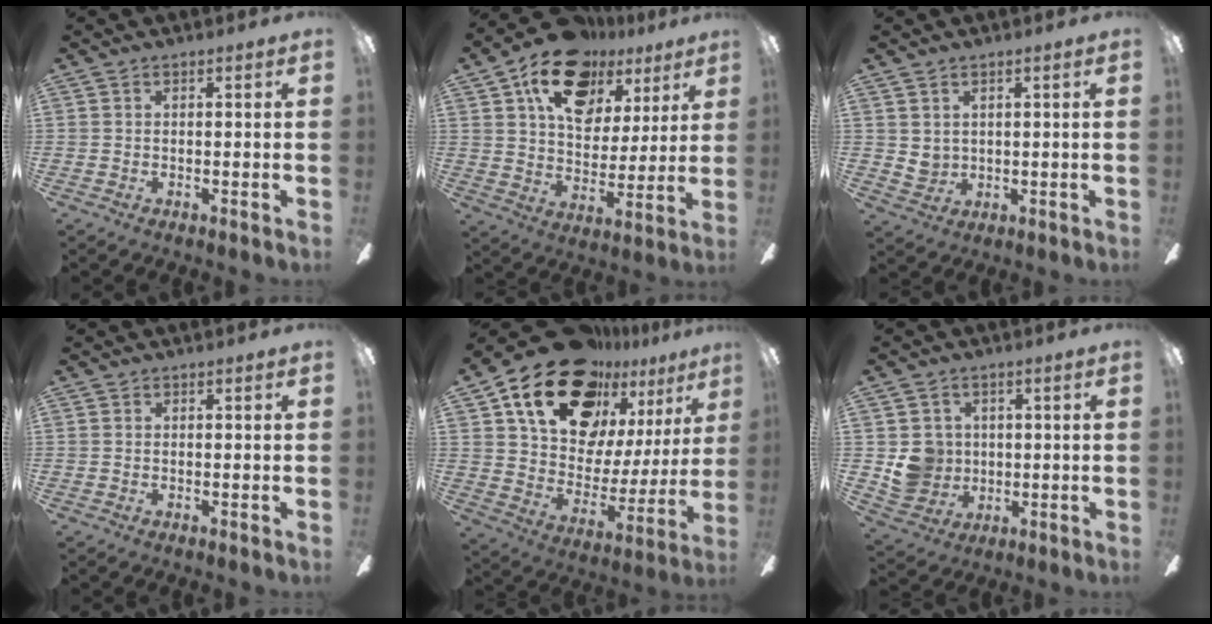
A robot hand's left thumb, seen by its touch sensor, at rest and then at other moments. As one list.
[{"total": 18.8, "force": [11.0, 11.7, 9.8], "torque": [-0.163, -0.048, 0.200]}, {"total": 3.2, "force": [1.9, 2.4, 0.9], "torque": [-0.024, -0.006, 0.037]}, {"total": 0.0}, {"total": 22.9, "force": [15.5, 12.9, 10.9], "torque": [-0.185, -0.093, 0.289]}, {"total": 7.6, "force": [0.9, 7.4, 1.5], "torque": [-0.034, 0.002, 0.027]}]